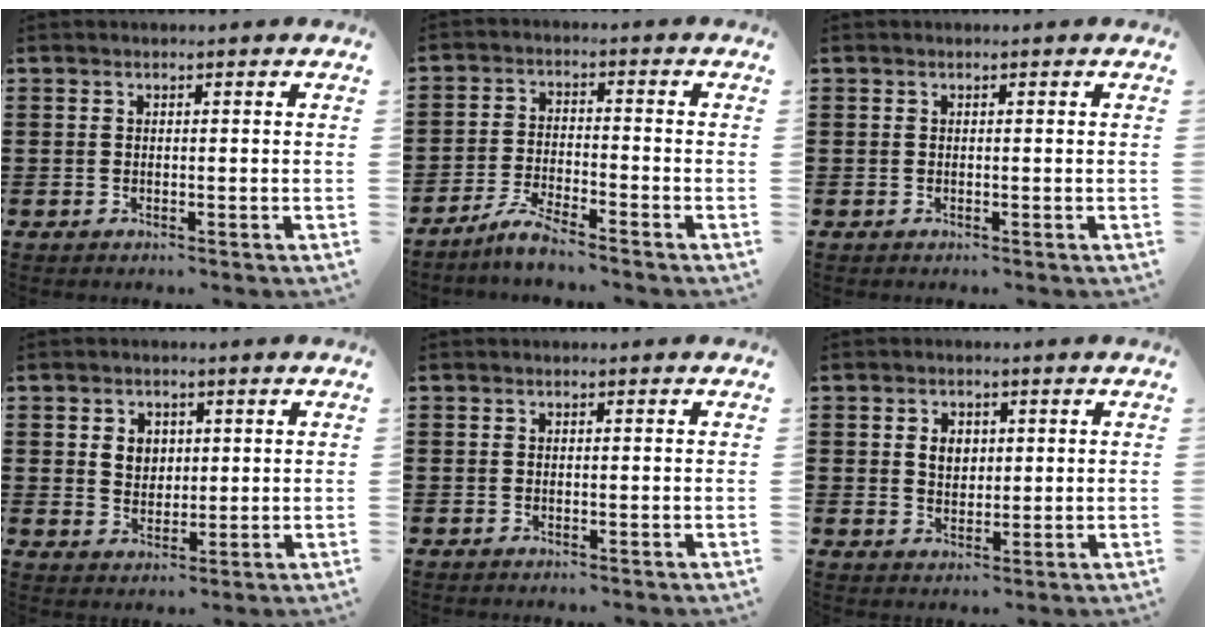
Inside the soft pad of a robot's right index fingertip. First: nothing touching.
{"total": 4.3, "force": [-4.0, 0.0, 1.6], "torque": [-0.050, -0.005, -0.081]}
{"total": 0.0}
{"total": 3.4, "force": [1.2, 2.8, 1.4], "torque": [-0.037, 0.011, 0.019]}
{"total": 0.0}
{"total": 3.1, "force": [0.7, 2.3, 1.9], "torque": [-0.037, 0.006, 0.010]}